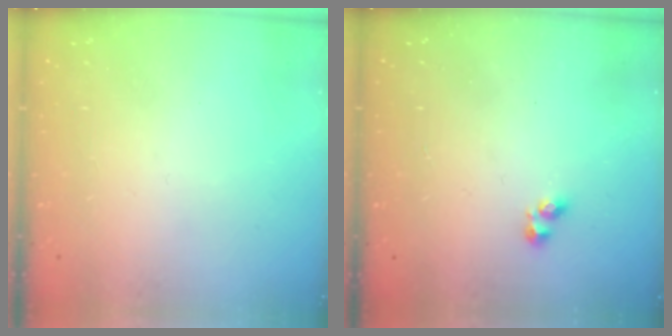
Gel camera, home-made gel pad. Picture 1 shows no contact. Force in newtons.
{"total": 1.9, "press": 1.9, "slide": 0.3}